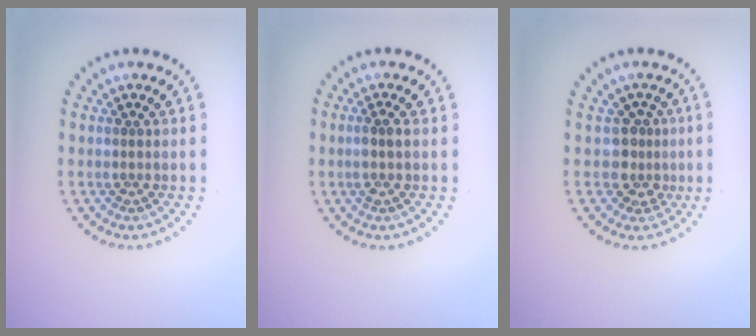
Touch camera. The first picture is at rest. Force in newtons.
{"total": 1.1, "press": 0.9, "slide": 0.5}
{"total": 2.4, "press": 1.8, "slide": 1.6}